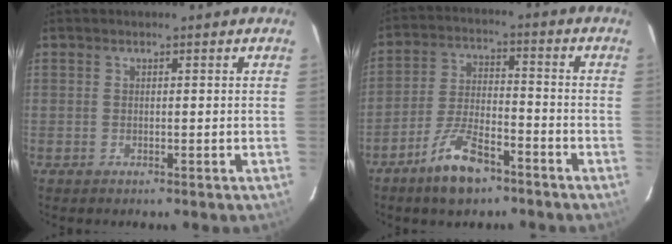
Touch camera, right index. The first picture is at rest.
{"total": 10.7, "force": [-7.5, 3.8, 6.7], "torque": [-0.139, 0.005, -0.132]}